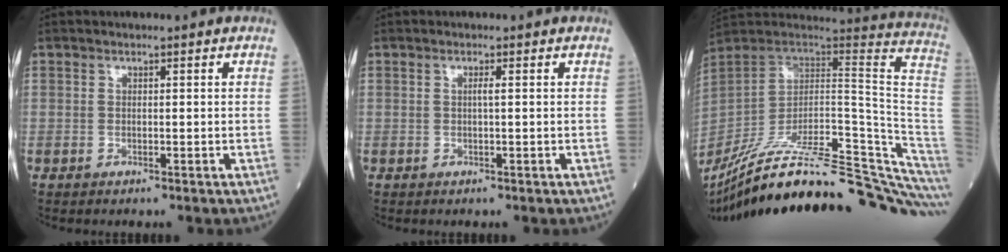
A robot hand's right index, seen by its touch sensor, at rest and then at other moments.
{"total": 0.7, "force": [0.0, -0.1, 0.7], "torque": [-0.013, 0.001, 0.000]}
{"total": 35.8, "force": [-29.7, 1.6, 19.9], "torque": [-0.198, -0.030, -0.427]}